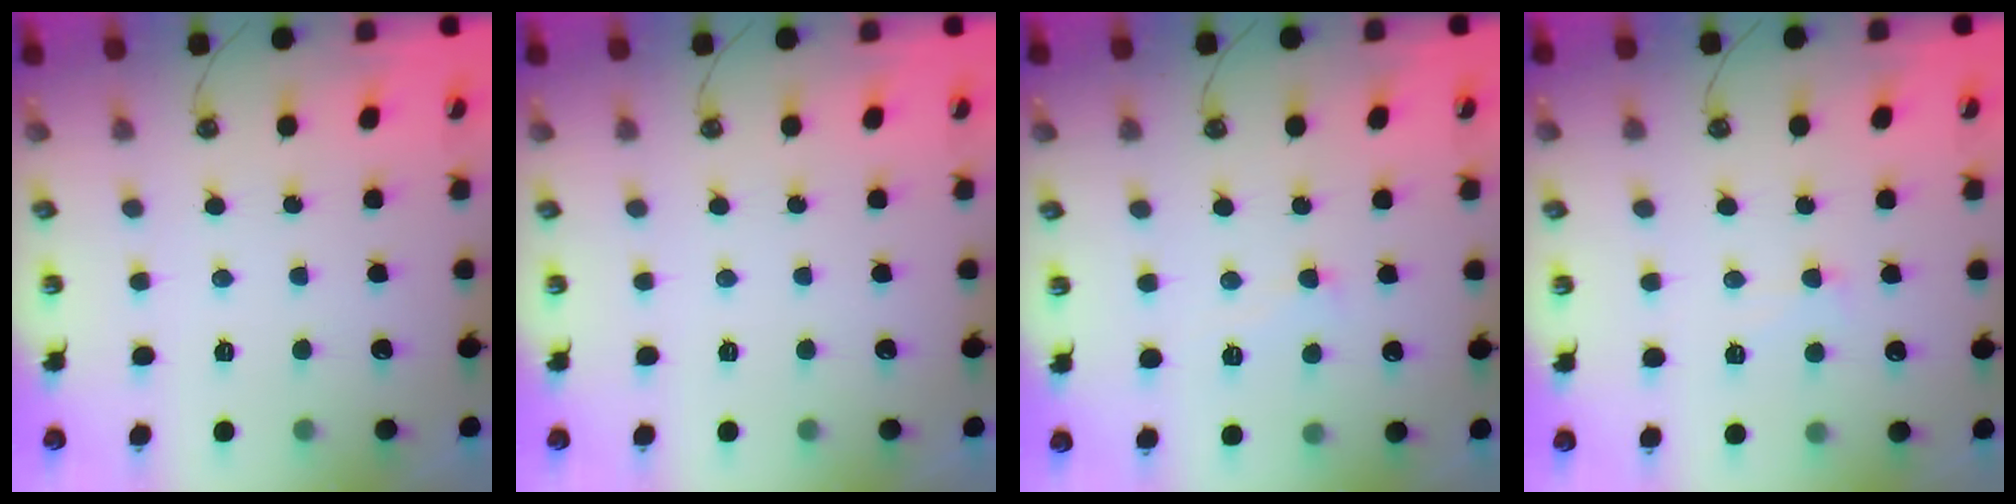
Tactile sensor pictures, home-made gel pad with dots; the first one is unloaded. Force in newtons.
{"total": 0.0}
{"total": 3.3, "press": 3.2, "slide": 0.7}
{"total": 0.6, "press": 0.4, "slide": 0.5}